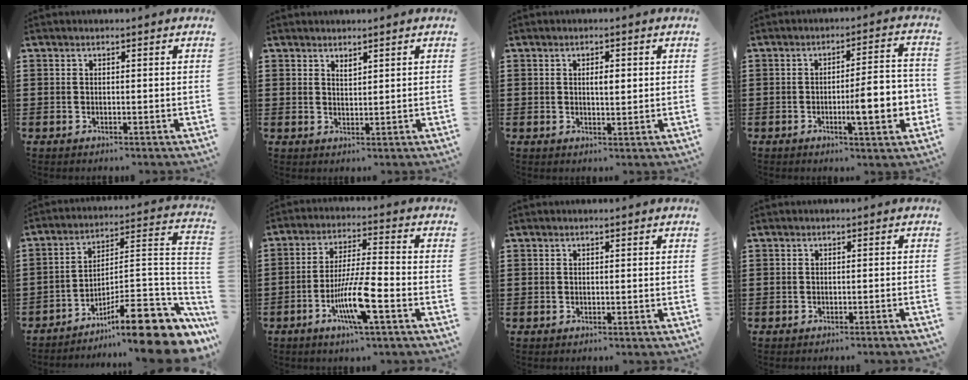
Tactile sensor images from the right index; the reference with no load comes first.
{"total": 1.3, "force": [1.2, 0.4, 0.4], "torque": [-0.009, 0.001, 0.022]}
{"total": 2.1, "force": [0.3, 0.7, 2.0], "torque": [-0.039, 0.004, 0.004]}
{"total": 9.1, "force": [-2.4, 1.7, 8.6], "torque": [-0.122, -0.006, -0.041]}
{"total": 13.2, "force": [-8.9, 3.0, 9.3], "torque": [-0.115, 0.022, -0.154]}
{"total": 9.4, "force": [-3.9, 1.1, 8.5], "torque": [-0.168, -0.012, -0.075]}
{"total": 0.0}
{"total": 1.0, "force": [-0.8, -0.2, 0.5], "torque": [-0.010, -0.001, -0.016]}